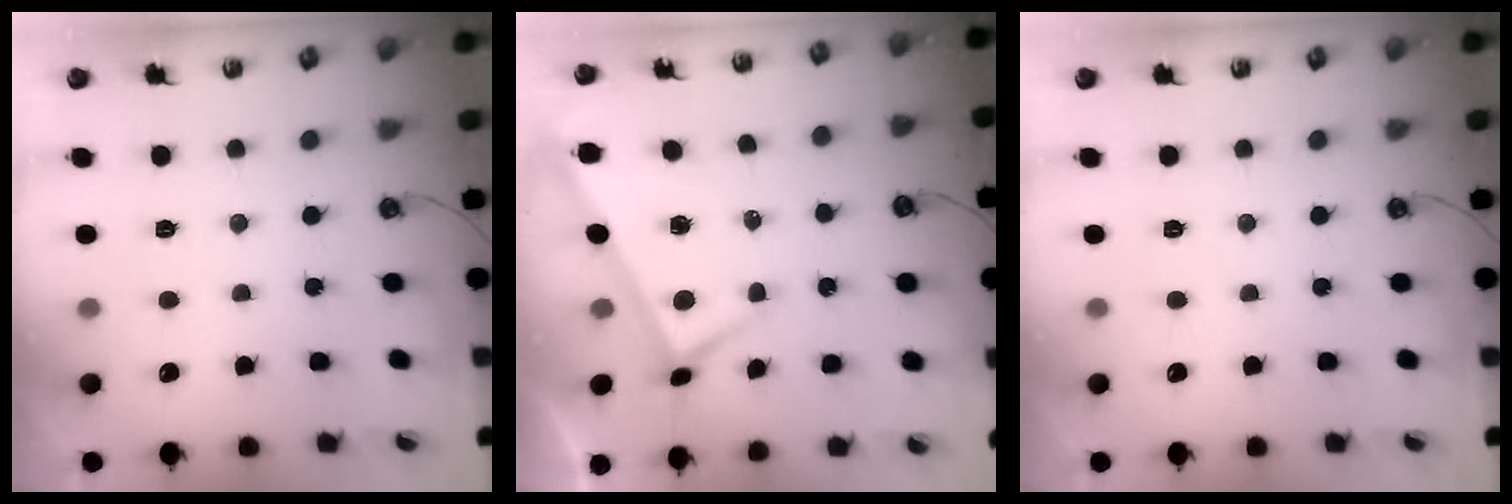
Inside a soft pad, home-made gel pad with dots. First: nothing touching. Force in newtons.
{"total": 2.4, "press": 2.3, "slide": 0.6}
{"total": 0.0}